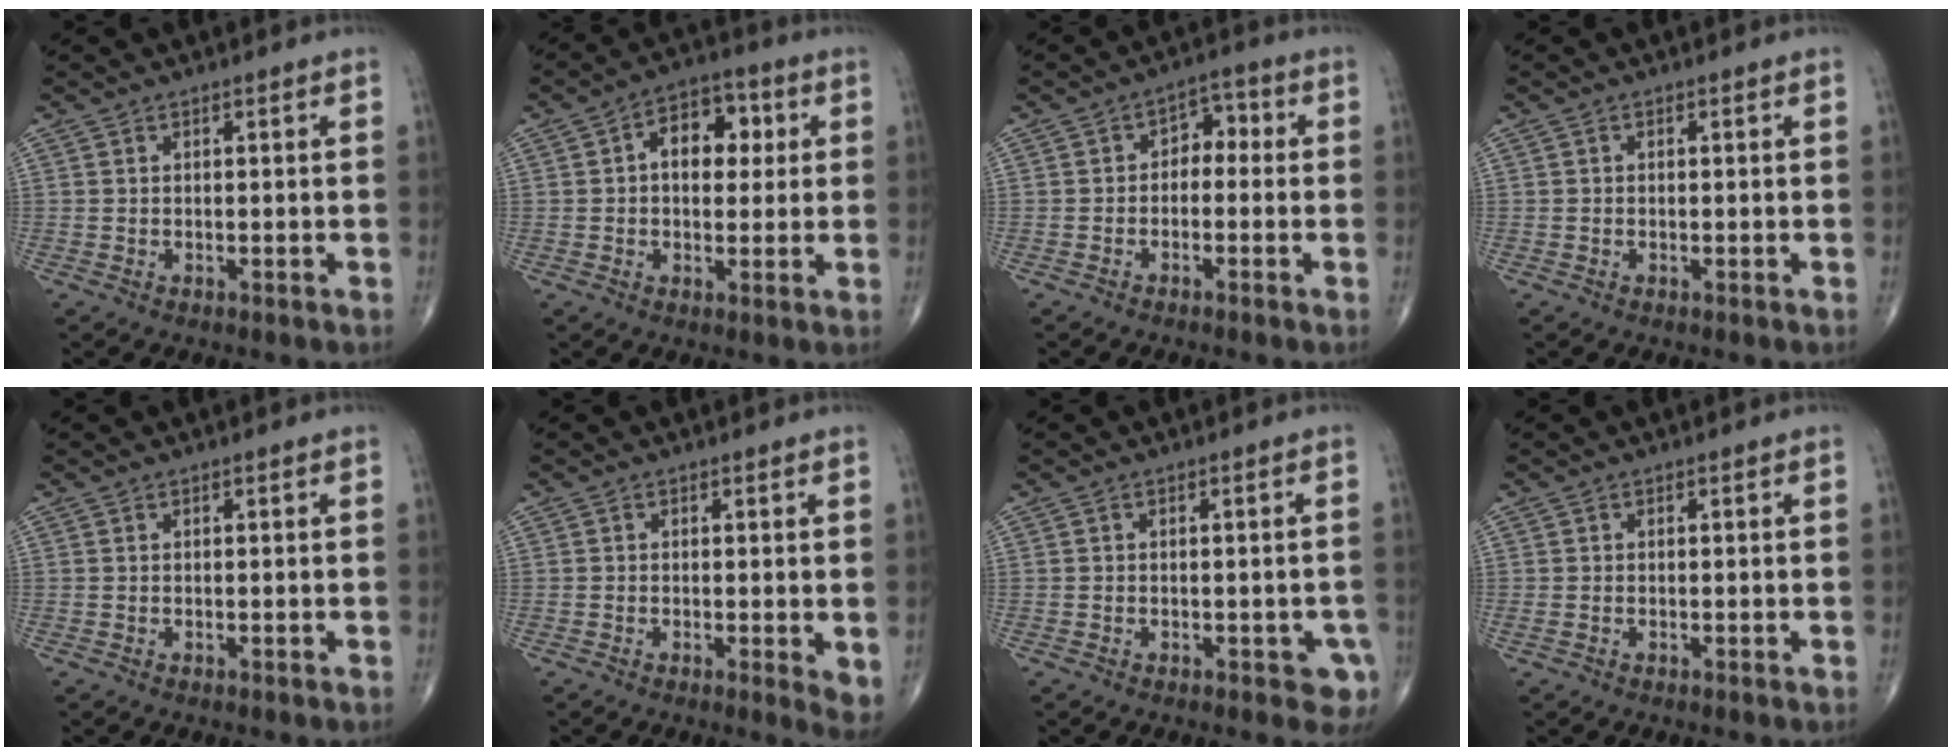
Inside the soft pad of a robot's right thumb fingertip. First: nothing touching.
{"total": 9.7, "force": [1.8, 6.4, 7.1], "torque": [-0.070, 0.017, 0.021]}
{"total": 4.4, "force": [-0.6, 3.2, 3.0], "torque": [-0.017, 0.028, -0.025]}
{"total": 0.0}
{"total": 0.0}
{"total": 3.7, "force": [-0.4, 1.1, 3.5], "torque": [-0.050, -0.011, -0.011]}
{"total": 4.0, "force": [-1.7, 2.1, 2.9], "torque": [-0.012, 0.003, -0.020]}
{"total": 1.0, "force": [-0.3, 0.6, 0.7], "torque": [-0.019, -0.002, -0.005]}